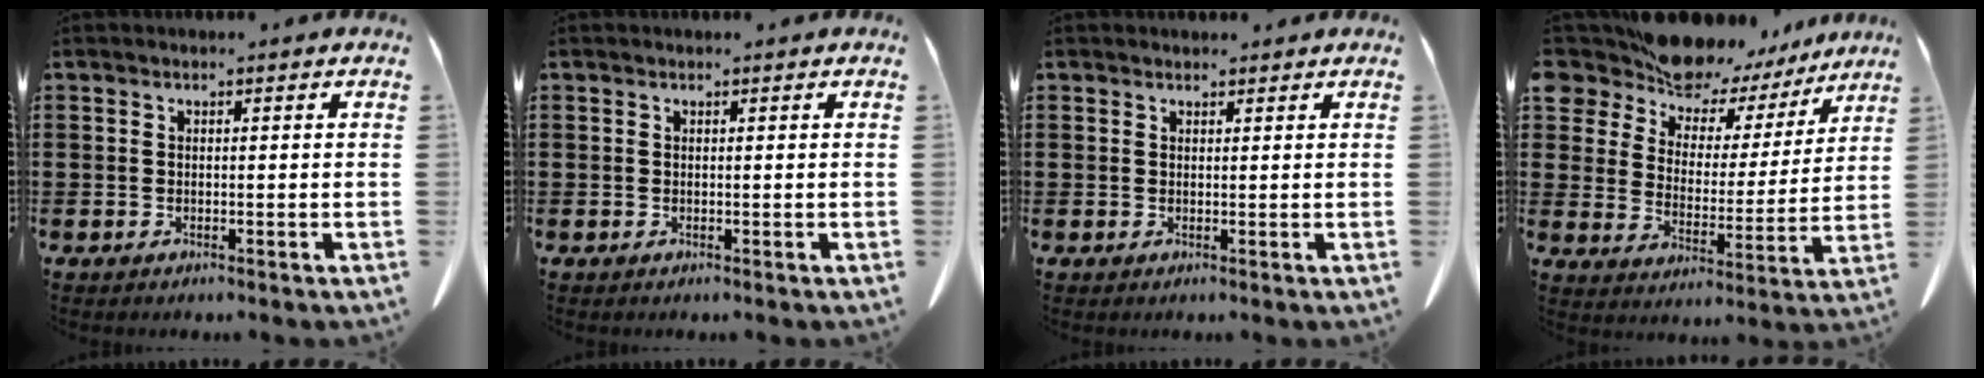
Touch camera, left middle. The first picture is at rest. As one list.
[{"total": 0.0}, {"total": 1.3, "force": [1.2, 0.5, 0.1], "torque": [-0.006, 0.001, 0.025]}, {"total": 10.6, "force": [10.0, 3.2, 1.7], "torque": [-0.079, -0.071, 0.185]}]